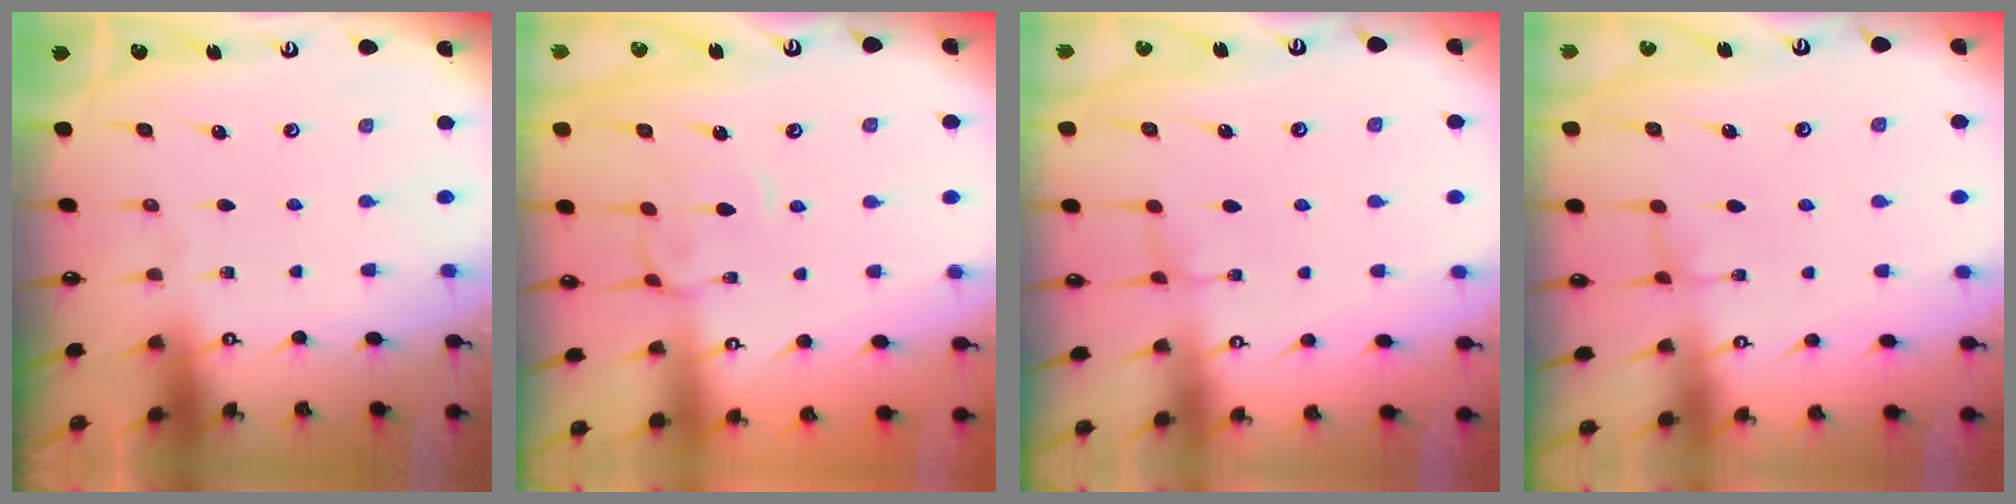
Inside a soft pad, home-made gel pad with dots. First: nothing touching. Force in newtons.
{"total": 2.4, "press": 2.4, "slide": 0.6}
{"total": 2.4, "press": 2.4, "slide": 0.3}
{"total": 2.4, "press": 2.4, "slide": 0.3}